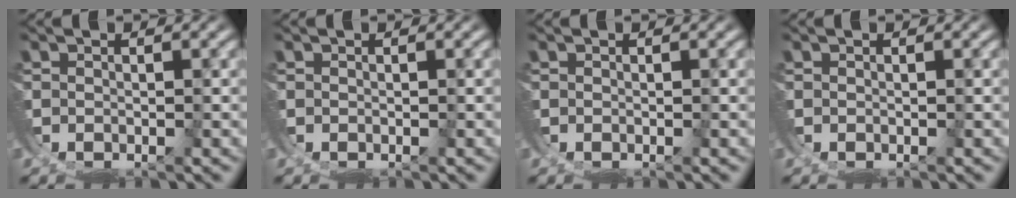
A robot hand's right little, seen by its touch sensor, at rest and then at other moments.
{"total": 0.0}
{"total": 0.0}
{"total": 0.0}